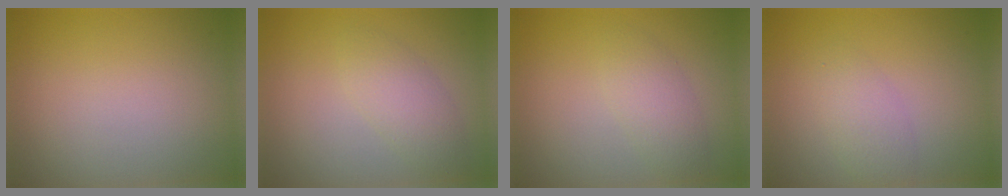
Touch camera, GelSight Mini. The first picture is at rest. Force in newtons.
{"total": 2.7, "press": 2.7, "slide": 0.0}
{"total": 2.5, "press": 2.5, "slide": 0.0}
{"total": 2.3, "press": 2.3, "slide": 0.1}